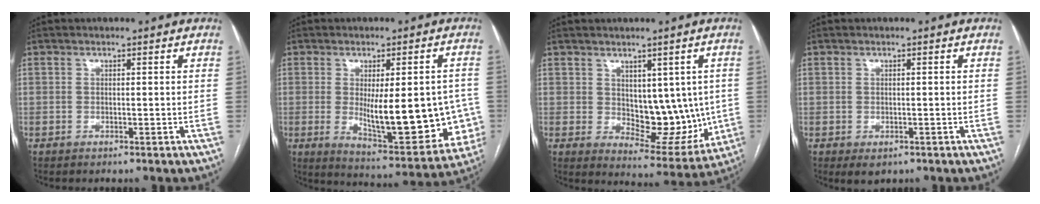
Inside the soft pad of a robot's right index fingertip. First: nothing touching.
{"total": 17.9, "force": [-1.9, 5.5, 17.0], "torque": [-0.197, -0.010, -0.001]}
{"total": 11.2, "force": [0.6, 6.3, 9.2], "torque": [-0.106, -0.004, 0.031]}
{"total": 2.1, "force": [-1.0, 1.3, 1.2], "torque": [-0.014, -0.002, -0.003]}